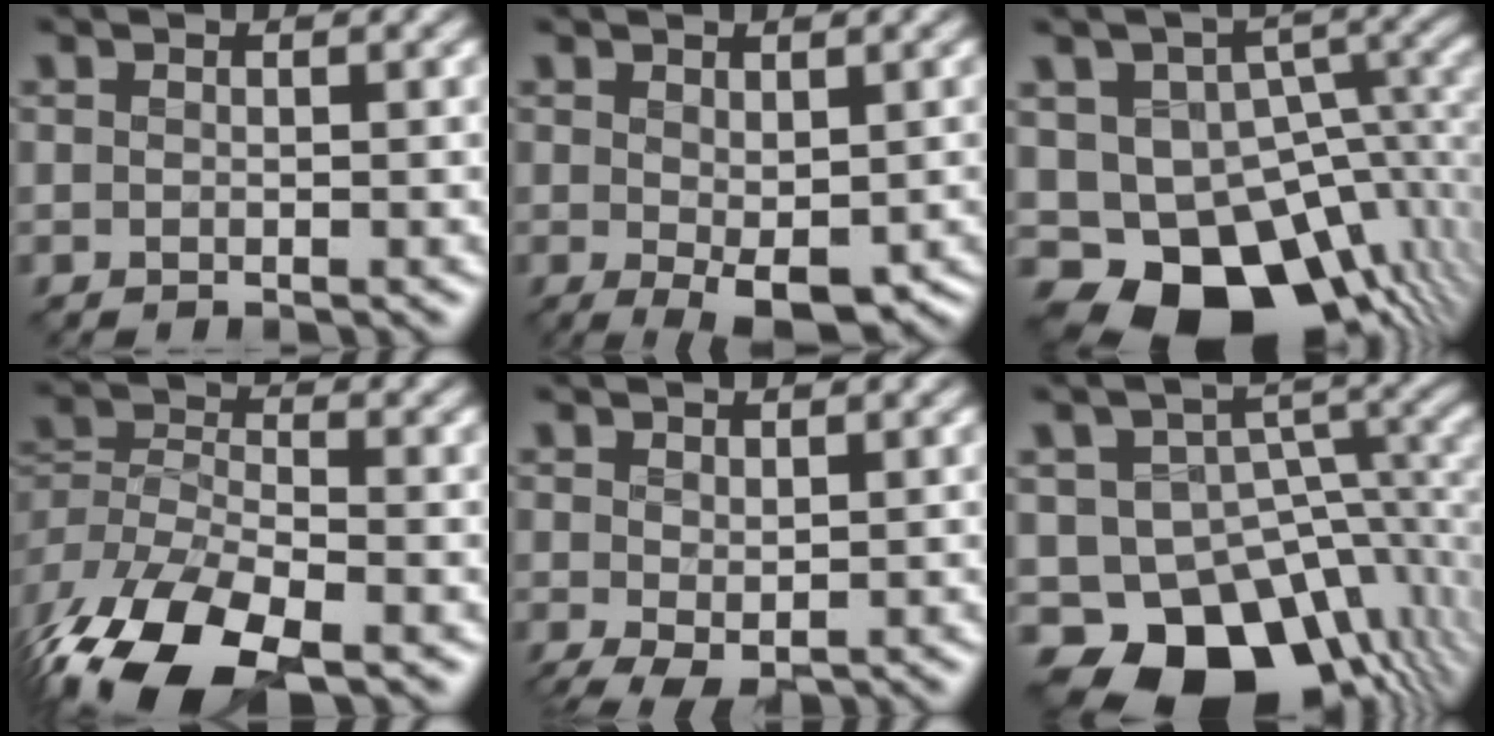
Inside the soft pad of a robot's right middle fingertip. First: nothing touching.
{"total": 3.7, "force": [-0.6, 1.7, 3.2], "torque": [-0.054, -0.009, -0.002]}
{"total": 13.3, "force": [-4.8, 9.1, 8.5], "torque": [-0.139, -0.027, -0.064]}
{"total": 13.1, "force": [-8.1, 5.9, 8.4], "torque": [-0.179, -0.025, -0.140]}
{"total": 2.5, "force": [-0.3, 1.4, 2.0], "torque": [-0.046, -0.007, -0.001]}
{"total": 13.0, "force": [-6.0, 8.8, 7.5], "torque": [-0.127, -0.019, -0.086]}